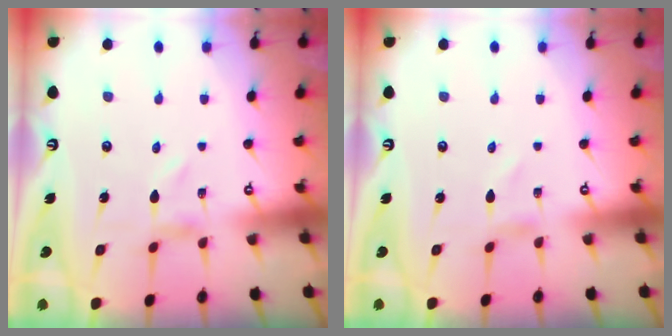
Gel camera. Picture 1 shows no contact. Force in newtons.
{"total": 1.2, "press": 1.2, "slide": 0.1}